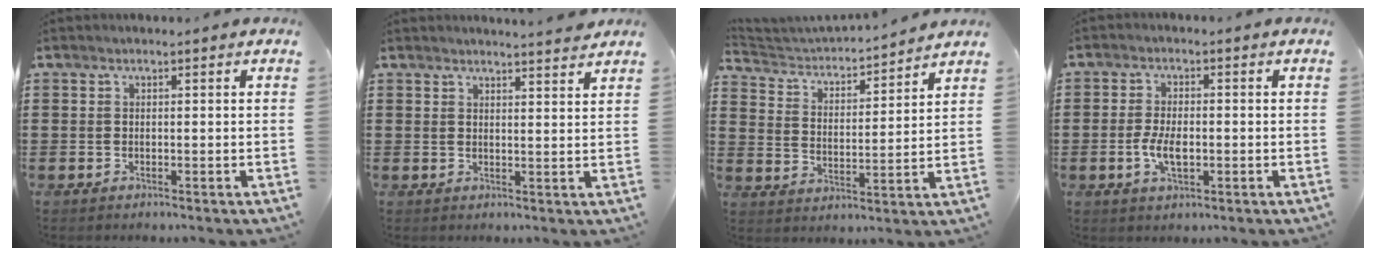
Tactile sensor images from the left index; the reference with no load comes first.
{"total": 2.7, "force": [2.7, -0.4, 0.3], "torque": [-0.015, -0.010, 0.051]}
{"total": 3.0, "force": [2.9, 0.2, 0.4], "torque": [-0.031, -0.033, 0.041]}
{"total": 4.7, "force": [-1.0, 2.2, 4.0], "torque": [-0.091, -0.003, -0.023]}